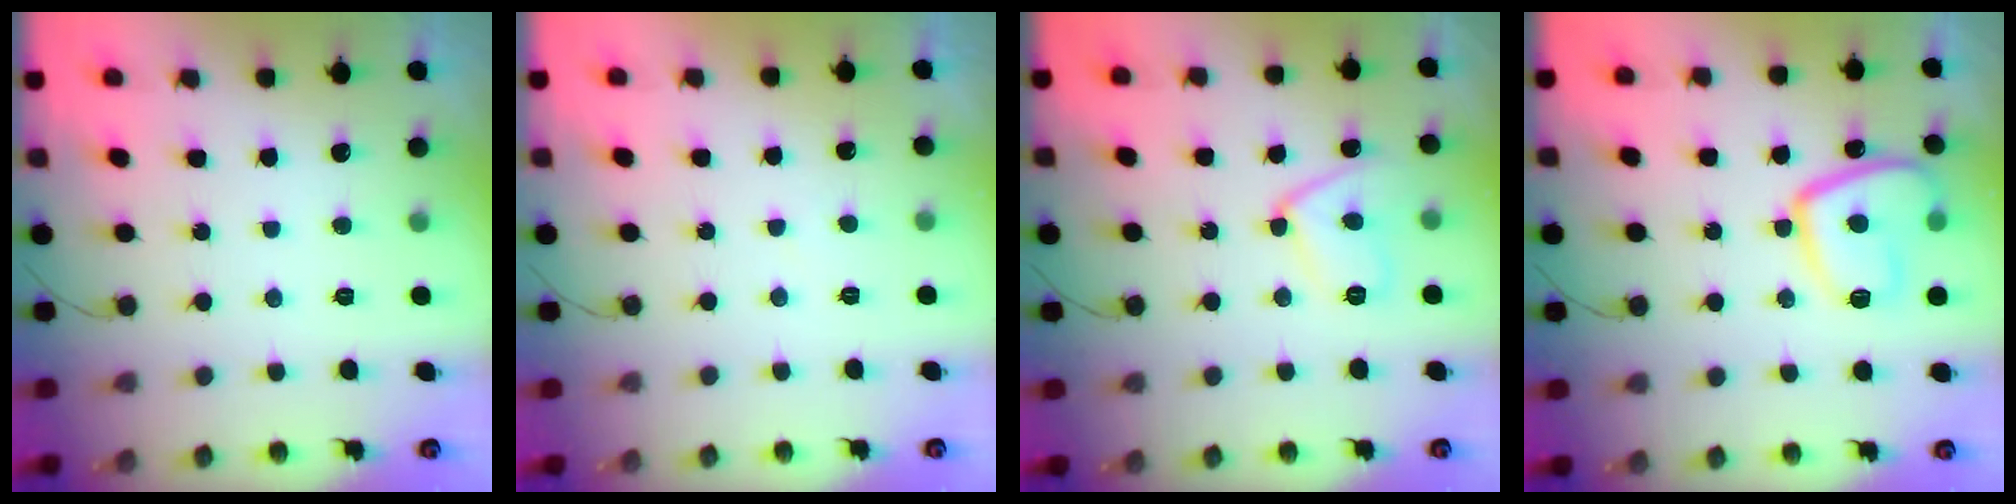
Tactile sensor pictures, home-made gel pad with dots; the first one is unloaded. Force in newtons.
{"total": 1.3, "press": 1.3, "slide": 0.4}
{"total": 8.8, "press": 8.7, "slide": 0.8}
{"total": 12.8, "press": 12.7, "slide": 1.3}